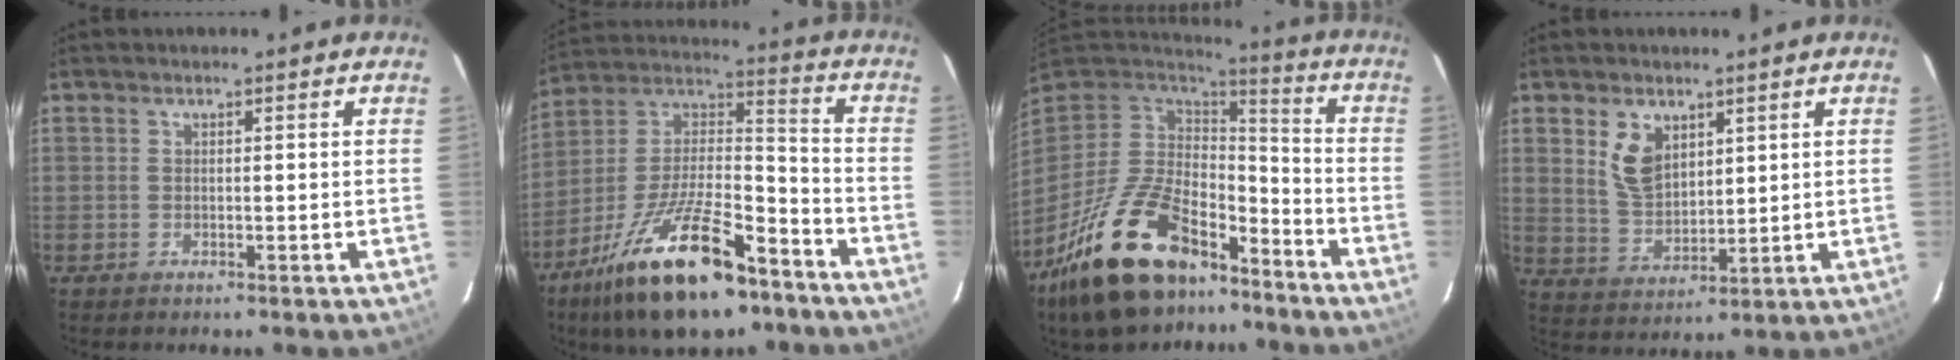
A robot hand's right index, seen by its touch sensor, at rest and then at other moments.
{"total": 23.5, "force": [-14.6, 8.4, 16.4], "torque": [-0.312, -0.008, -0.248]}
{"total": 24.3, "force": [-15.9, 11.3, 14.5], "torque": [-0.287, -0.014, -0.257]}
{"total": 7.6, "force": [3.4, 4.7, 4.8], "torque": [-0.093, 0.004, 0.073]}